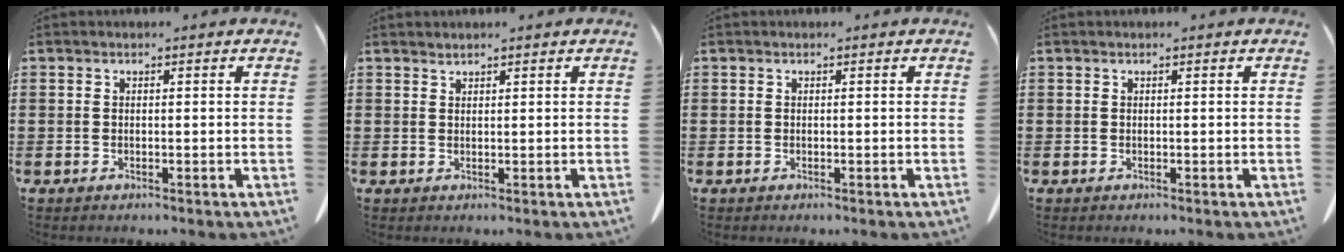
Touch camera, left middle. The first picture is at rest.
{"total": 0.9, "force": [0.9, 0.0, 0.1], "torque": [-0.004, -0.003, 0.019]}
{"total": 0.0}
{"total": 0.0}